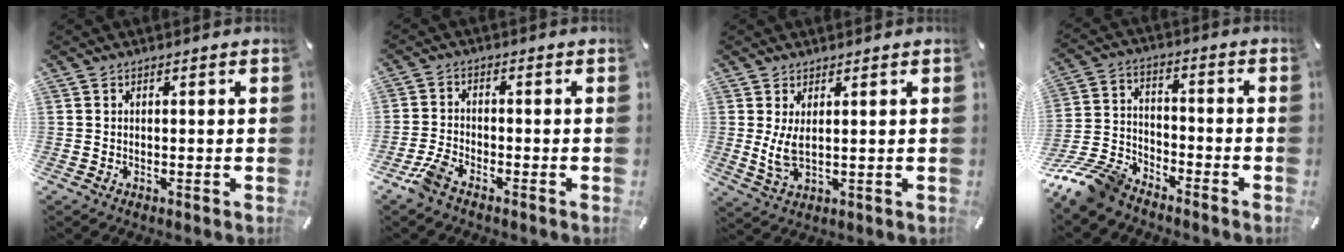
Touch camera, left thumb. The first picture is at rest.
{"total": 4.6, "force": [-3.4, 2.3, 2.0], "torque": [-0.057, 0.012, -0.070]}
{"total": 5.4, "force": [1.5, 2.3, 4.7], "torque": [-0.108, -0.005, 0.025]}
{"total": 13.2, "force": [-11.5, 4.6, 4.7], "torque": [-0.094, 0.057, -0.219]}